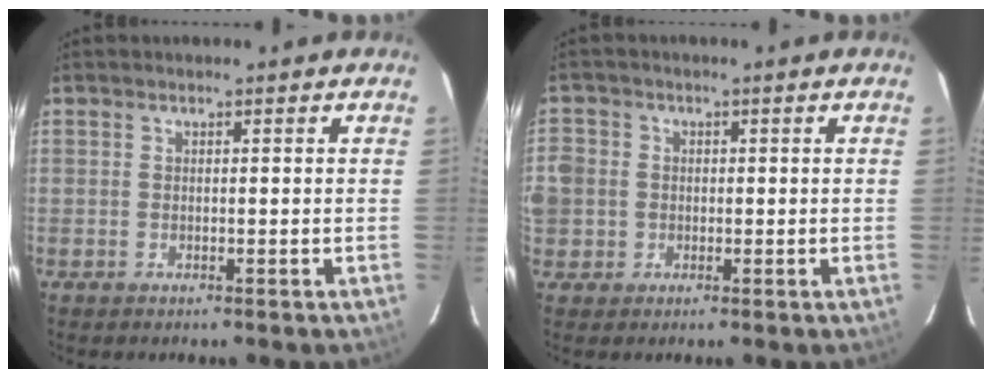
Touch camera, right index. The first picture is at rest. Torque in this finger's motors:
{"motor_torque": [1.11, -0.03, 0.24, 0.06]}